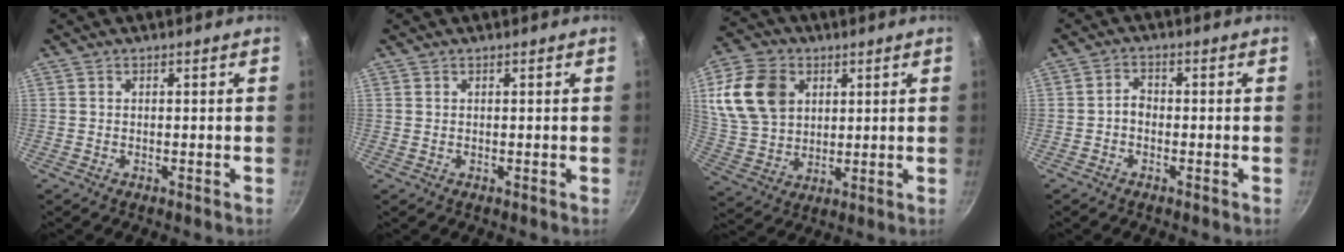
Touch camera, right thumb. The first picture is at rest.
{"total": 0.0}
{"total": 14.7, "force": [4.5, 11.0, 8.6], "torque": [-0.145, -0.006, 0.093]}
{"total": 2.4, "force": [-0.9, 1.8, 1.5], "torque": [-0.020, 0.017, -0.021]}